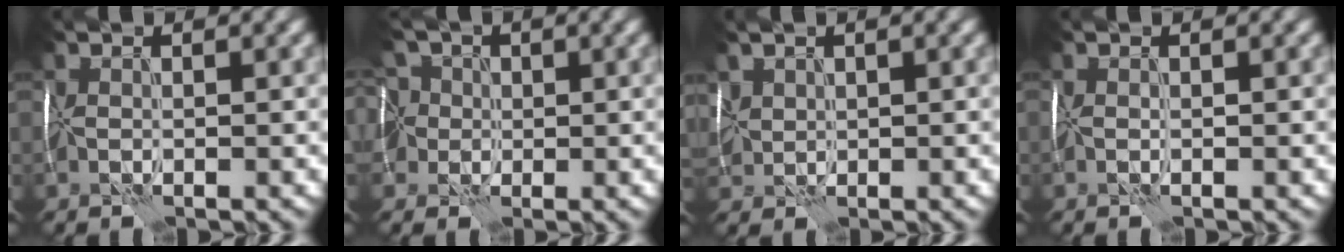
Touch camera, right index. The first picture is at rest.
{"total": 8.0, "force": [2.3, 6.1, 4.7], "torque": [-0.070, 0.028, -0.006]}
{"total": 2.6, "force": [0.9, 2.0, 1.3], "torque": [-0.035, 0.004, 0.021]}
{"total": 0.0}